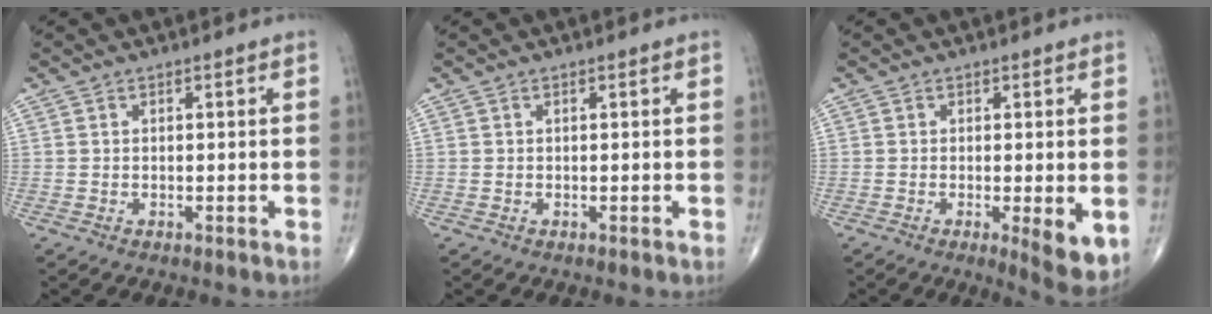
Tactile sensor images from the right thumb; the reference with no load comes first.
{"total": 0.0}
{"total": 6.3, "force": [-1.3, 1.6, 5.9], "torque": [-0.082, -0.018, -0.019]}